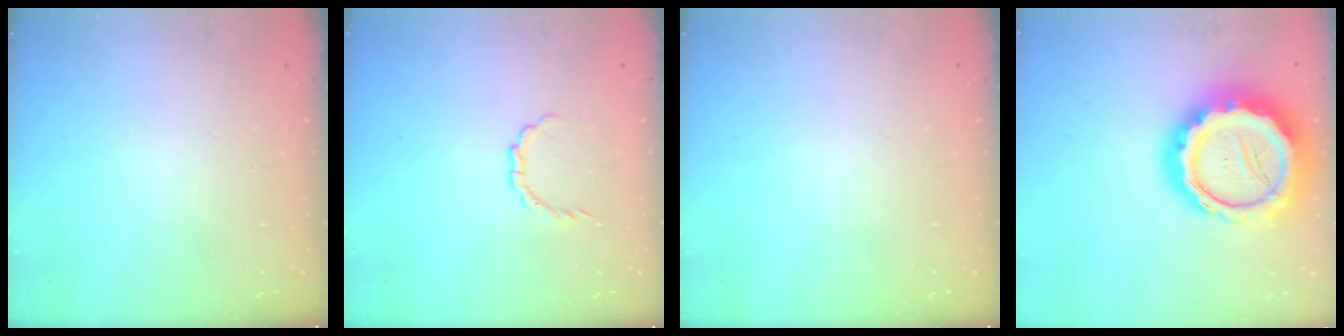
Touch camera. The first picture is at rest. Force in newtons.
{"total": 3.1, "press": 3.0, "slide": 0.3}
{"total": 0.0}
{"total": 25.8, "press": 25.4, "slide": 4.7}